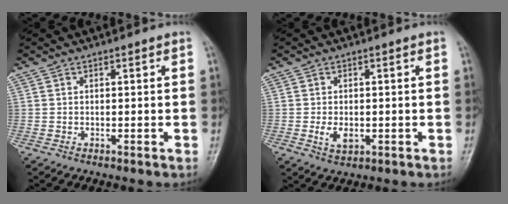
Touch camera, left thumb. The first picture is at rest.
{"total": 3.5, "force": [-0.7, 2.2, 2.7], "torque": [-0.047, -0.004, -0.008]}